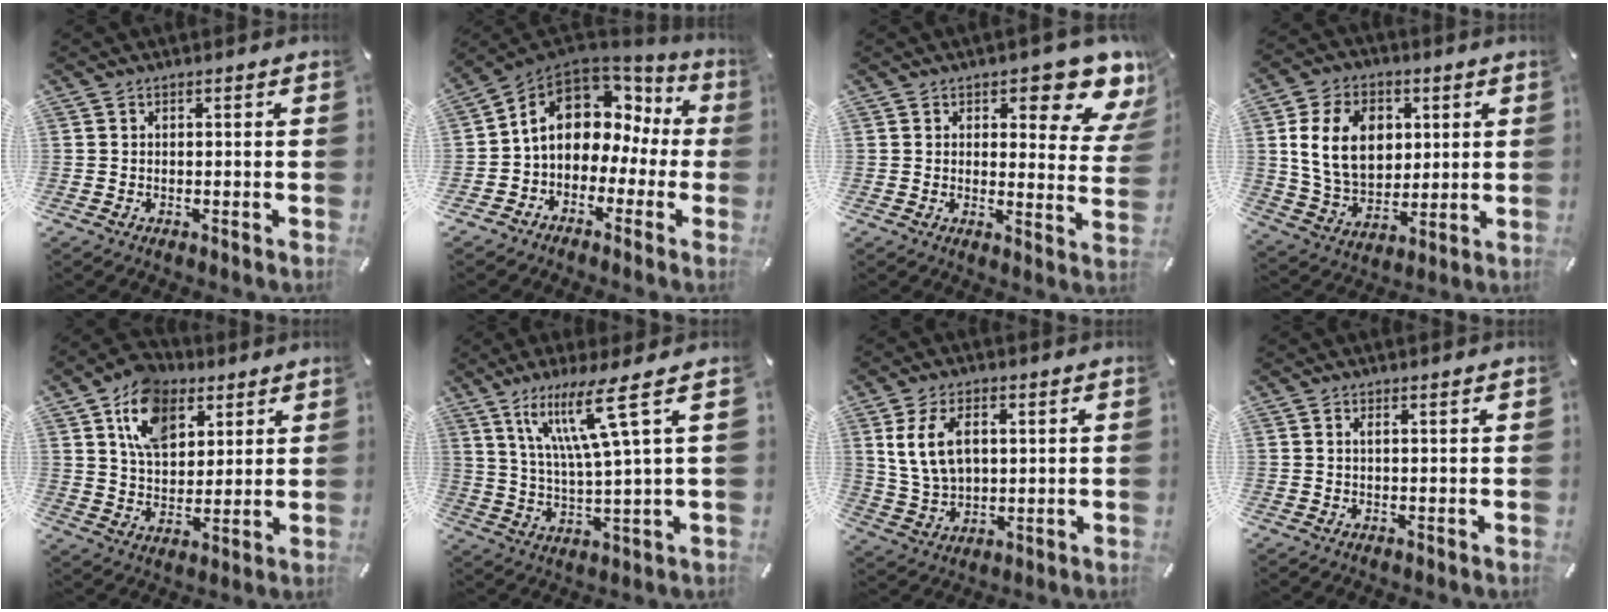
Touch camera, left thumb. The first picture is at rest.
{"total": 10.8, "force": [3.3, 8.2, 6.0], "torque": [-0.126, -0.012, 0.062]}
{"total": 11.5, "force": [7.7, 4.4, 7.3], "torque": [-0.075, -0.061, 0.127]}
{"total": 14.4, "force": [3.3, 11.0, 8.8], "torque": [-0.180, 0.008, 0.059]}
{"total": 12.6, "force": [6.8, 8.4, 6.5], "torque": [-0.113, -0.019, 0.125]}
{"total": 13.7, "force": [6.9, 1.2, 11.8], "torque": [-0.245, -0.019, 0.107]}
{"total": 9.5, "force": [2.9, 6.4, 6.4], "torque": [-0.139, 0.000, 0.049]}
{"total": 1.2, "force": [0.6, 0.0, 1.1], "torque": [-0.022, -0.001, 0.009]}